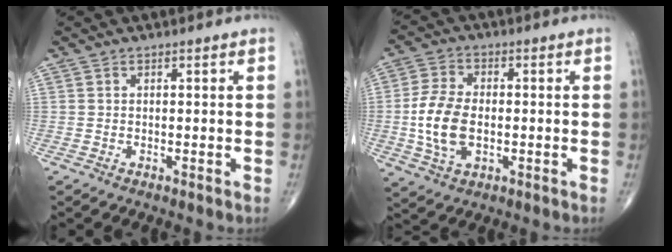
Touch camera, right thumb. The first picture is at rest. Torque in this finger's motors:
{"motor_torque": [-0.25, 0.77, 1.12, -0.07, 0.31]}